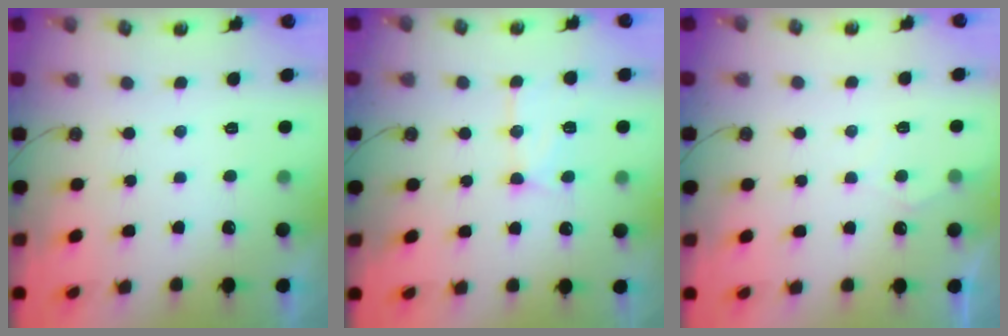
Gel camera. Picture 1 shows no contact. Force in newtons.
{"total": 13.0, "press": 12.9, "slide": 1.1}
{"total": 4.6, "press": 4.5, "slide": 0.6}